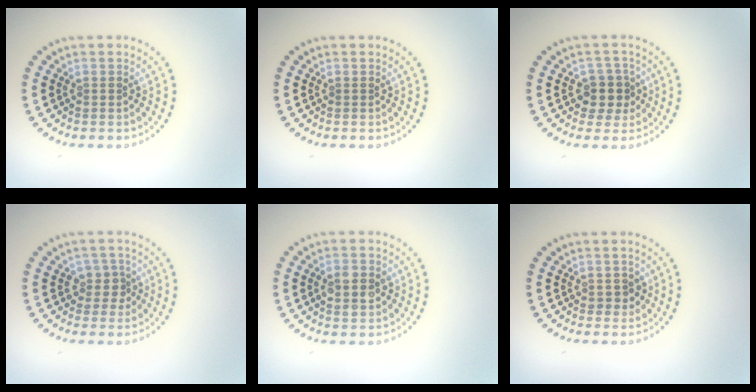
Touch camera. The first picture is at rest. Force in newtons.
{"total": 0.0}
{"total": 2.7, "press": 2.4, "slide": 1.2}
{"total": 2.0, "press": 1.6, "slide": 1.2}
{"total": 2.9, "press": 2.9, "slide": 0.2}
{"total": 1.1, "press": 1.0, "slide": 0.4}